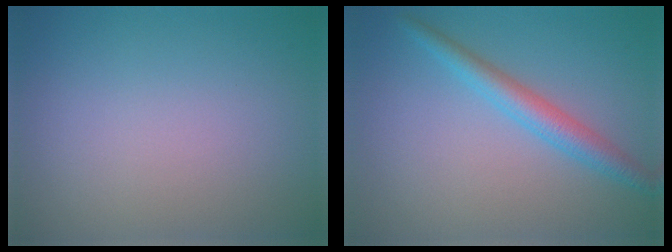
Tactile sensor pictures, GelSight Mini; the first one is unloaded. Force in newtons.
{"total": 2.9, "press": 2.9, "slide": 0.1}